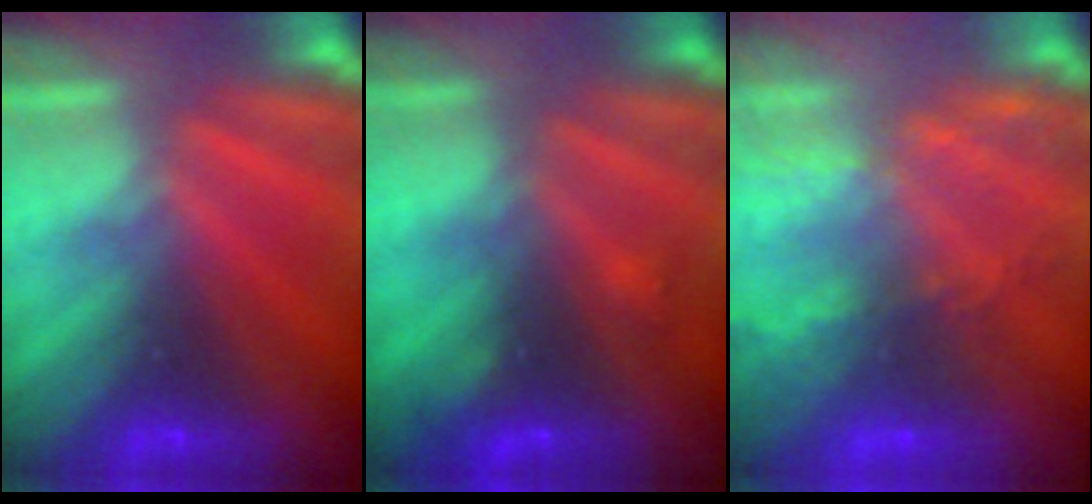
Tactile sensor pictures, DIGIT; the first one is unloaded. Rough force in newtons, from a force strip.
{"total": 2.3}
{"total": 8.3}